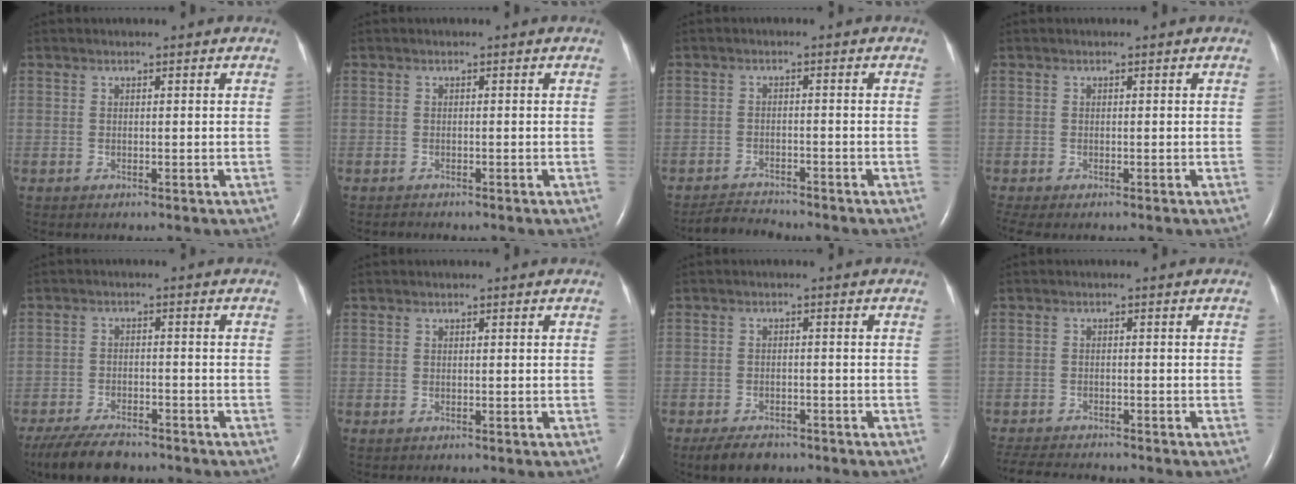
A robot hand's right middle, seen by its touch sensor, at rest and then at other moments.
{"total": 0.5, "force": [-0.5, 0.0, -0.1], "torque": [-0.008, -0.003, -0.010]}
{"total": 3.3, "force": [-3.3, 0.0, -0.1], "torque": [-0.005, -0.018, -0.057]}
{"total": 1.4, "force": [-1.1, 0.2, 0.8], "torque": [-0.015, -0.007, -0.018]}
{"total": 9.0, "force": [-7.5, 2.9, 4.2], "torque": [-0.078, -0.017, -0.124]}
{"total": 0.0}
{"total": 5.0, "force": [-3.8, 2.3, 2.2], "torque": [-0.044, -0.005, -0.058]}
{"total": 7.9, "force": [-7.3, 1.2, 2.7], "torque": [-0.044, -0.012, -0.113]}